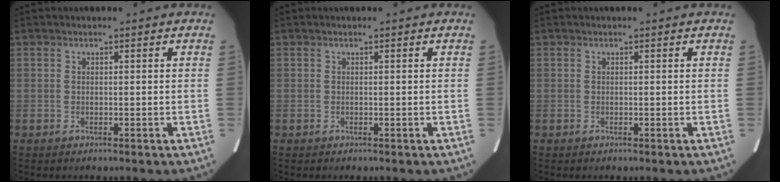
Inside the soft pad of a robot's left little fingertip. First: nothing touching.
{"total": 0.0}
{"total": 0.0}